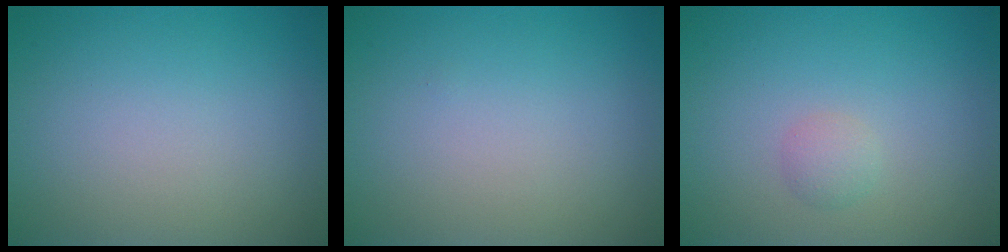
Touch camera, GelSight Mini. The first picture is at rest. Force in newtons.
{"total": 0.0}
{"total": 1.1, "press": 1.1, "slide": 0.1}